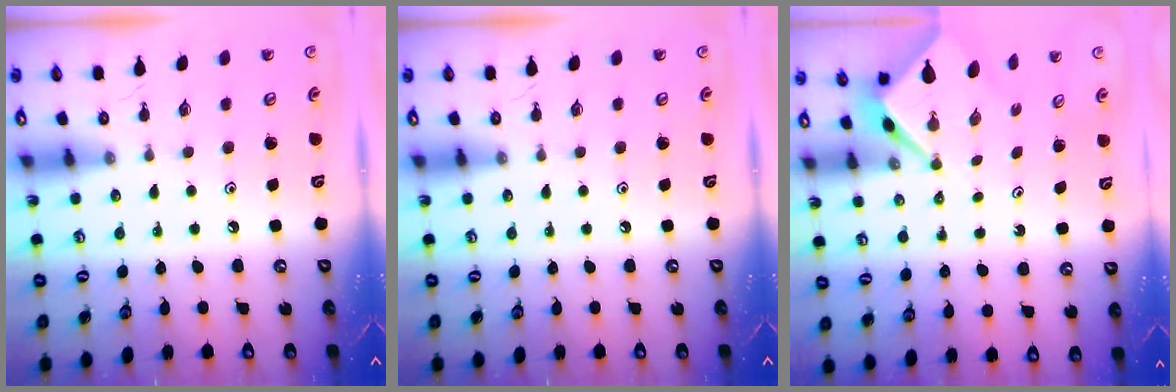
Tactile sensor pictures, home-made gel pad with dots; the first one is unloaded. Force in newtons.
{"total": 0.0}
{"total": 2.7, "press": 2.7, "slide": 0.2}